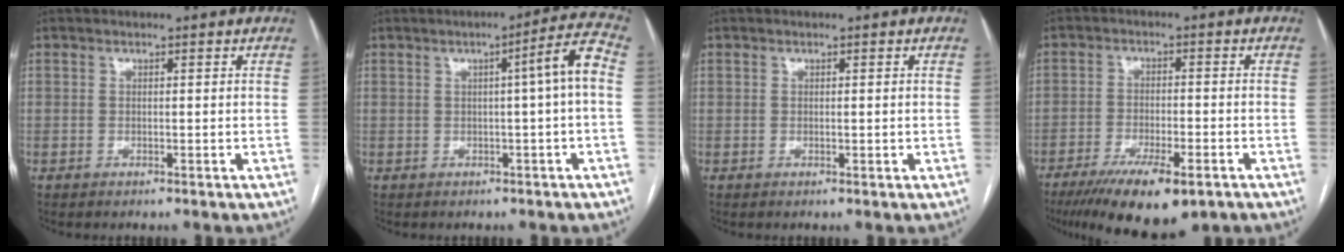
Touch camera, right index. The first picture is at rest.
{"total": 5.8, "force": [0.1, -0.7, 5.8], "torque": [-0.076, 0.011, 0.002]}
{"total": 0.7, "force": [0.0, 0.2, 0.7], "torque": [-0.013, -0.003, 0.002]}
{"total": 12.5, "force": [-8.2, 3.0, 9.0], "torque": [-0.147, -0.026, -0.127]}